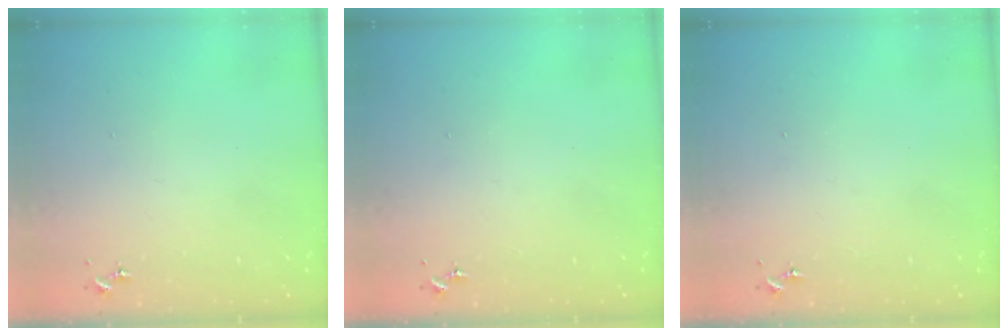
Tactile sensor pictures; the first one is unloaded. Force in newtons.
{"total": 0.0}
{"total": 0.0}